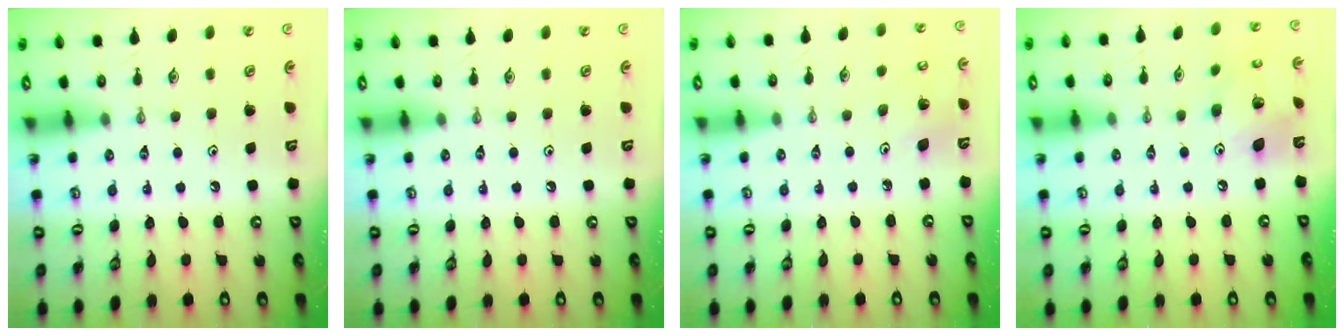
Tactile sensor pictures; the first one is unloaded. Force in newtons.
{"total": 0.0}
{"total": 5.6, "press": 5.6, "slide": 0.9}
{"total": 11.7, "press": 11.6, "slide": 1.0}